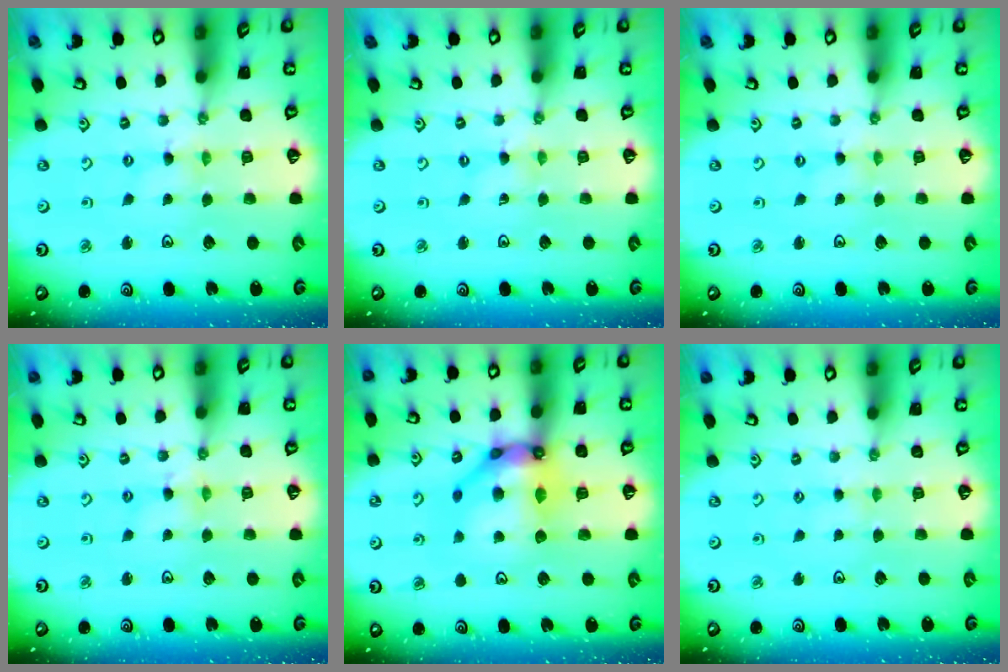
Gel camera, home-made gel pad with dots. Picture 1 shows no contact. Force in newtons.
{"total": 0.0}
{"total": 0.0}
{"total": 2.9, "press": 2.9, "slide": 0.3}
{"total": 14.2, "press": 14.1, "slide": 2.0}
{"total": 1.7, "press": 1.7, "slide": 0.4}